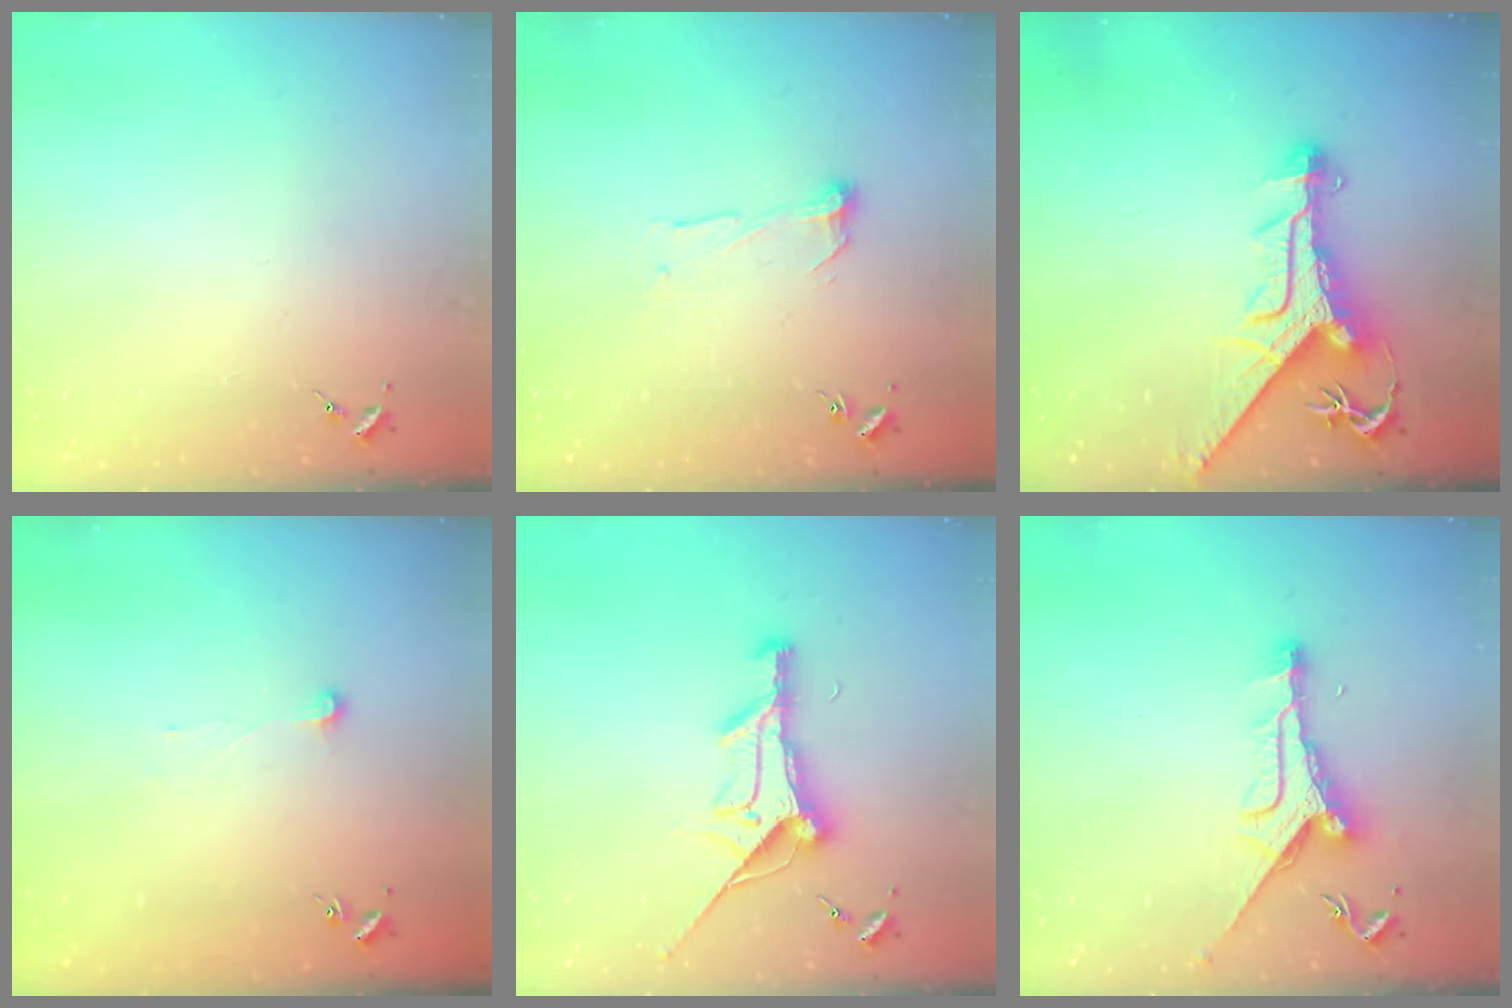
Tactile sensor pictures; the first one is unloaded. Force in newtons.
{"total": 6.5, "press": 6.5, "slide": 0.2}
{"total": 12.1, "press": 12.0, "slide": 1.1}
{"total": 3.5, "press": 3.5, "slide": 0.3}
{"total": 18.0, "press": 18.0, "slide": 0.5}
{"total": 9.8, "press": 9.8, "slide": 0.1}